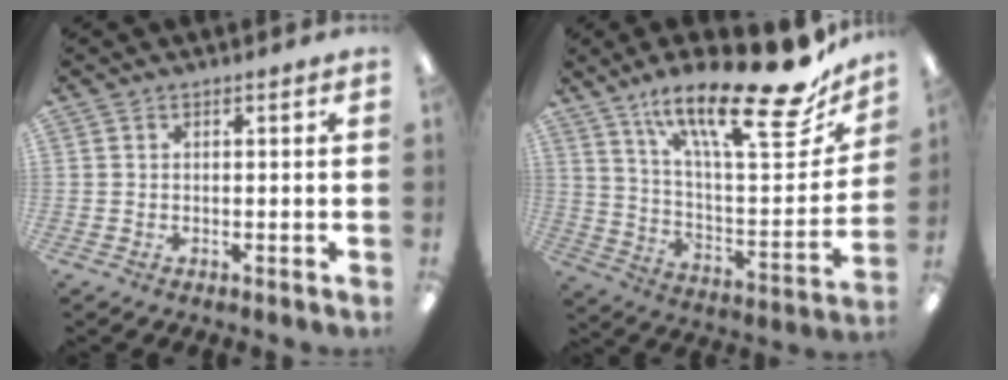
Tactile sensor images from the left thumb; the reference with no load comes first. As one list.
[{"total": 25.4, "force": [17.4, 6.5, 17.4], "torque": [-0.256, -0.121, 0.281]}]